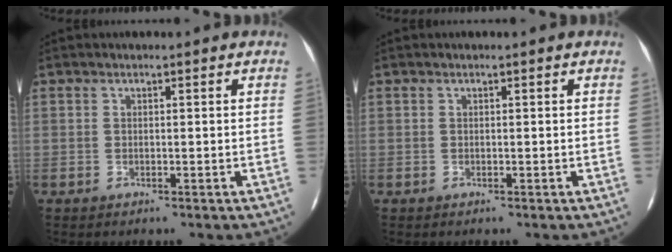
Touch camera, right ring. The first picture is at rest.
{"total": 0.0}